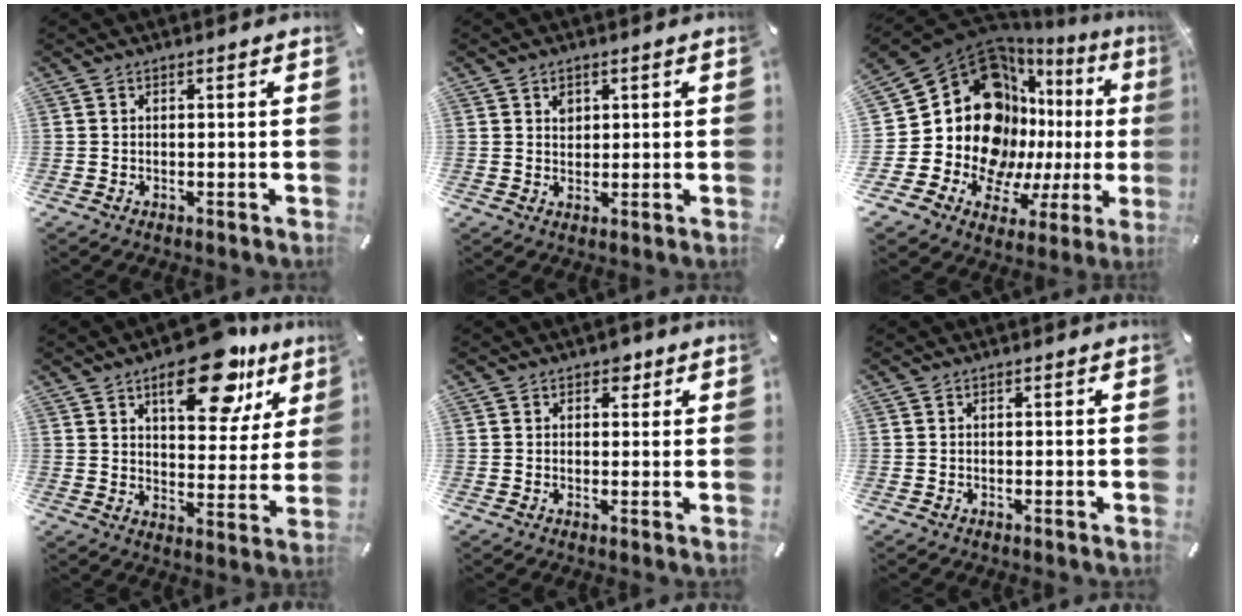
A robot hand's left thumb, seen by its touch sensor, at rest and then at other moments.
{"total": 2.4, "force": [0.9, 2.0, 0.7], "torque": [0.000, -0.004, 0.014]}
{"total": 26.0, "force": [4.1, 19.0, 17.2], "torque": [-0.302, -0.086, 0.107]}
{"total": 18.9, "force": [11.2, 9.0, 12.3], "torque": [-0.160, -0.057, 0.181]}
{"total": 3.0, "force": [1.3, 2.3, 1.3], "torque": [0.003, -0.005, 0.016]}
{"total": 0.0}